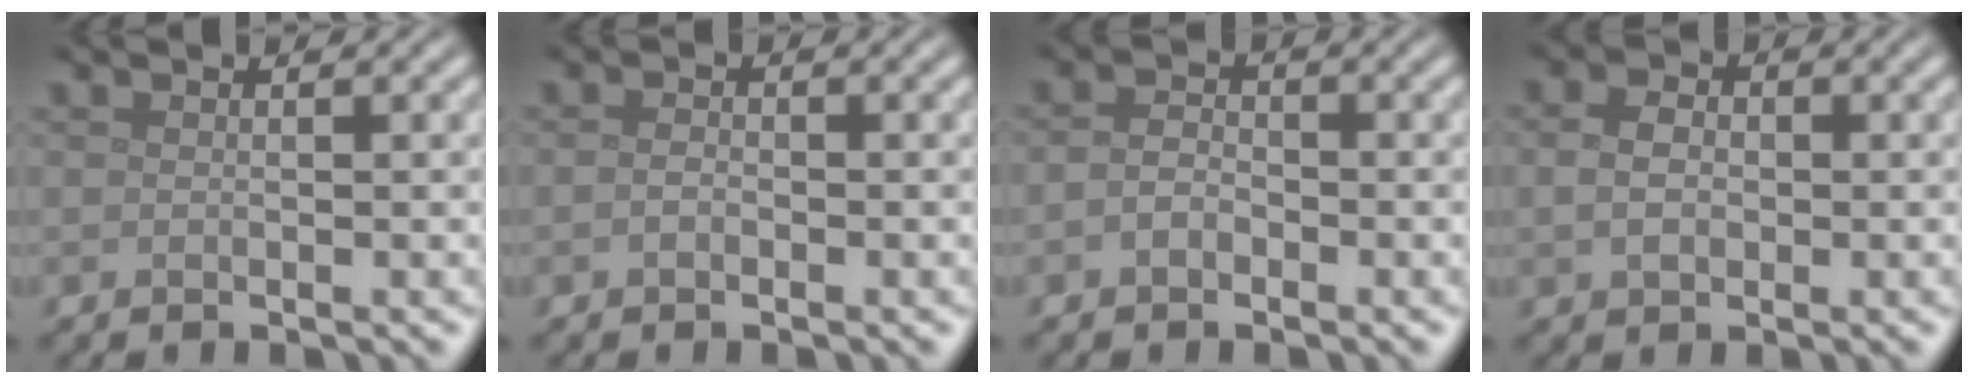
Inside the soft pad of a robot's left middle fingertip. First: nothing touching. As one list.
[{"total": 0.9, "force": [-0.3, 0.6, 0.6], "torque": [-0.015, 0.000, -0.009]}, {"total": 1.5, "force": [-0.6, 1.0, 0.9], "torque": [-0.021, 0.002, -0.017]}, {"total": 2.6, "force": [0.0, 1.9, 1.7], "torque": [-0.039, 0.002, 0.000]}]